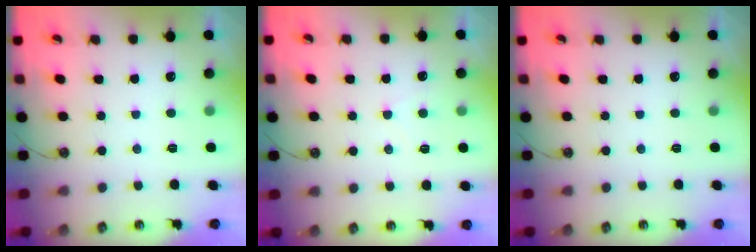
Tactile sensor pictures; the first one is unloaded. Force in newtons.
{"total": 0.7, "press": 0.6, "slide": 0.4}
{"total": 0.0}